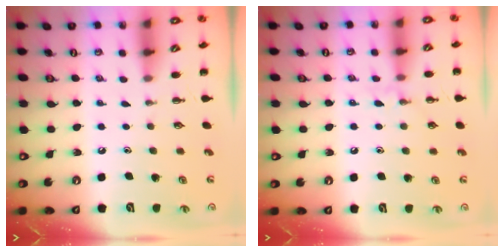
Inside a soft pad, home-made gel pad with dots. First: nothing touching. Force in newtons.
{"total": 4.9, "press": 4.7, "slide": 1.5}